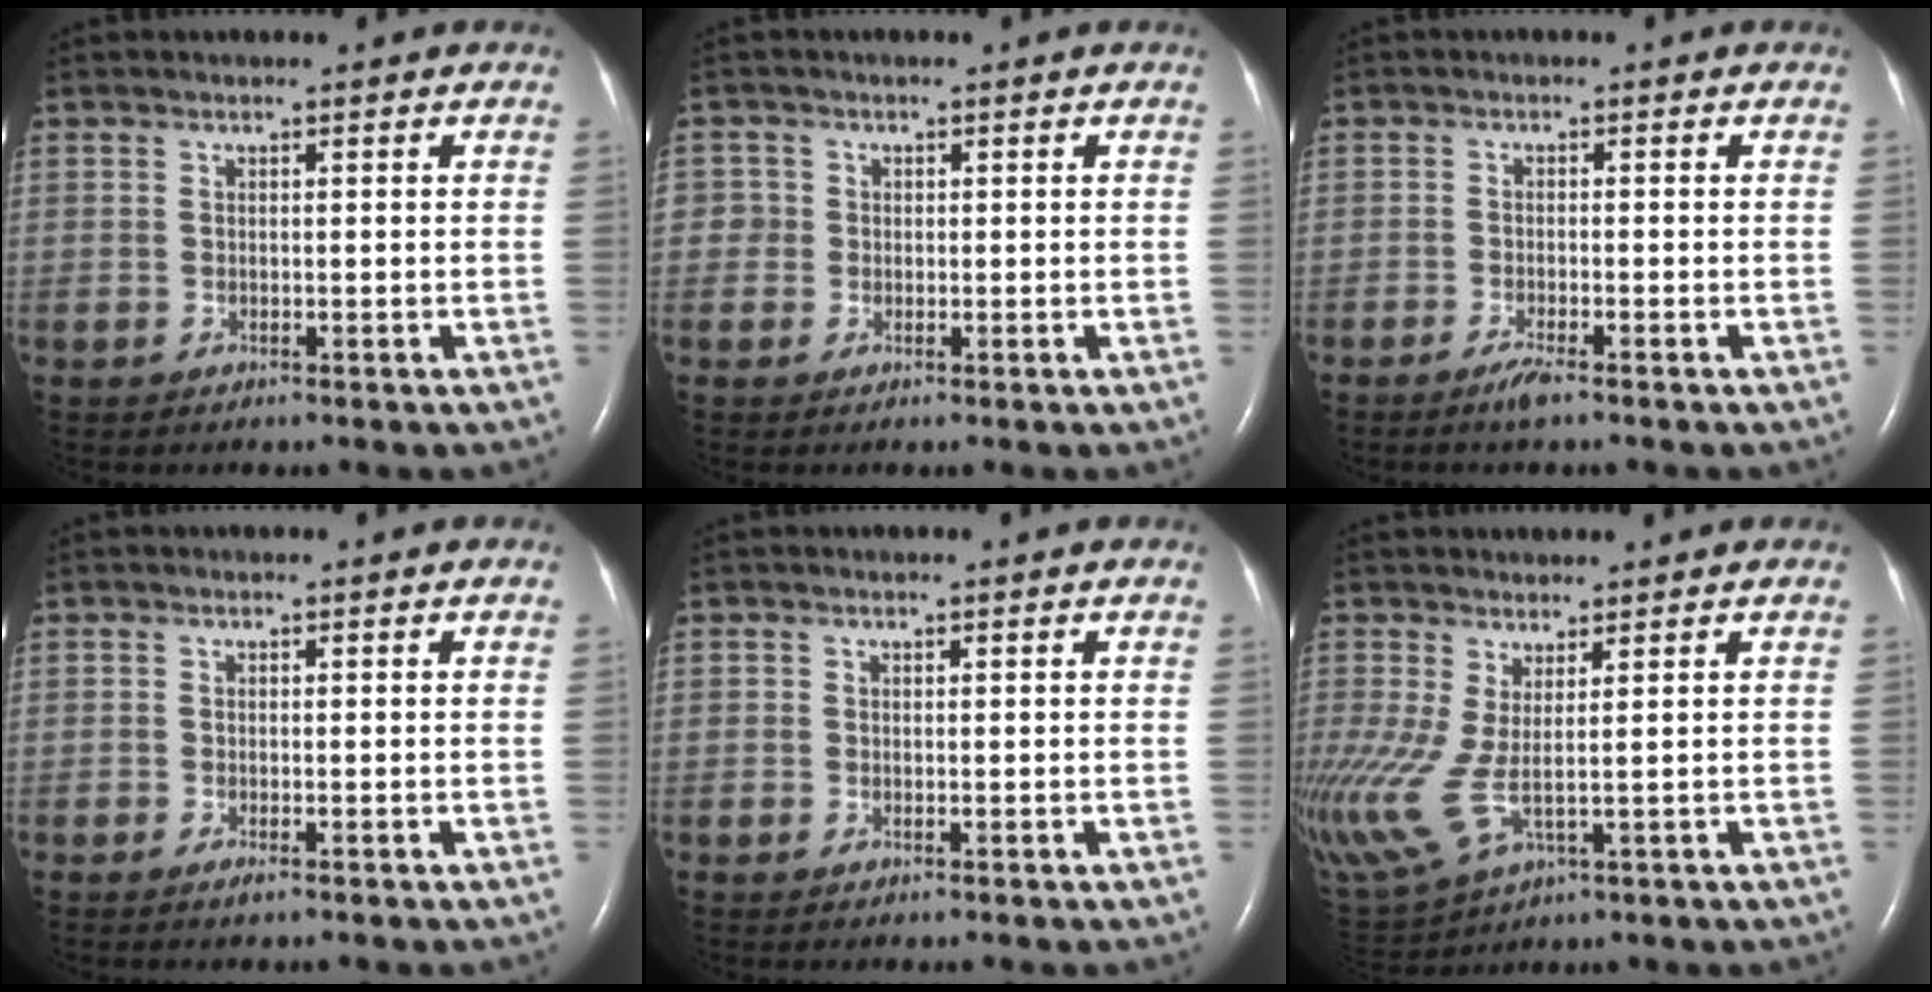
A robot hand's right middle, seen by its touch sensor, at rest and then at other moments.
{"total": 2.0, "force": [0.0, 2.0, 0.0], "torque": [0.009, 0.006, -0.004]}
{"total": 2.1, "force": [-1.6, 0.0, 1.3], "torque": [-0.036, -0.005, -0.031]}
{"total": 0.8, "force": [-0.6, 0.0, 0.5], "torque": [-0.015, -0.002, -0.010]}
{"total": 0.0}
{"total": 13.6, "force": [-0.9, 5.9, 12.2], "torque": [-0.319, -0.008, 0.003]}